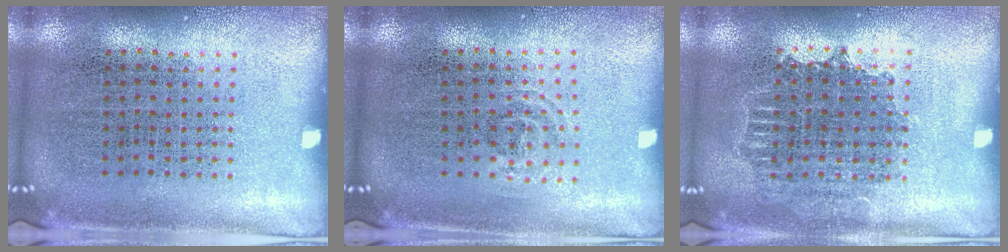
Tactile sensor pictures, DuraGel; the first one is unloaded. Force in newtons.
{"total": 0.9, "press": 0.6, "slide": 0.6}
{"total": 1.2, "press": 1.1, "slide": 0.5}